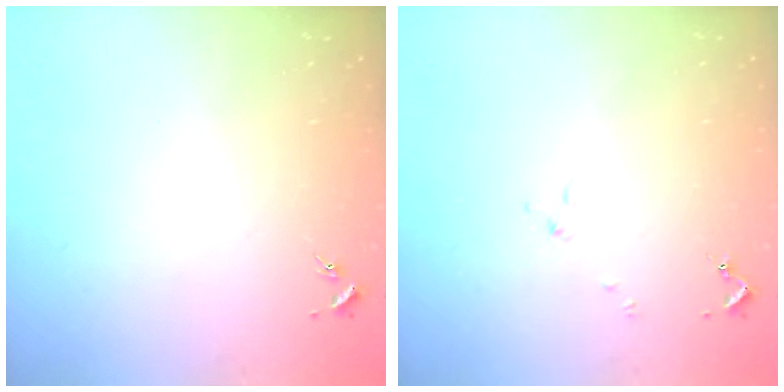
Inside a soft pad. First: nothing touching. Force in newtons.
{"total": 1.7, "press": 1.7, "slide": 0.3}